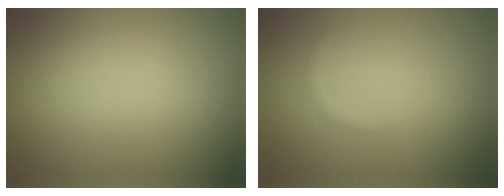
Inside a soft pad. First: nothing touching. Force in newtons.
{"total": 0.5, "press": 0.5, "slide": 0.0}